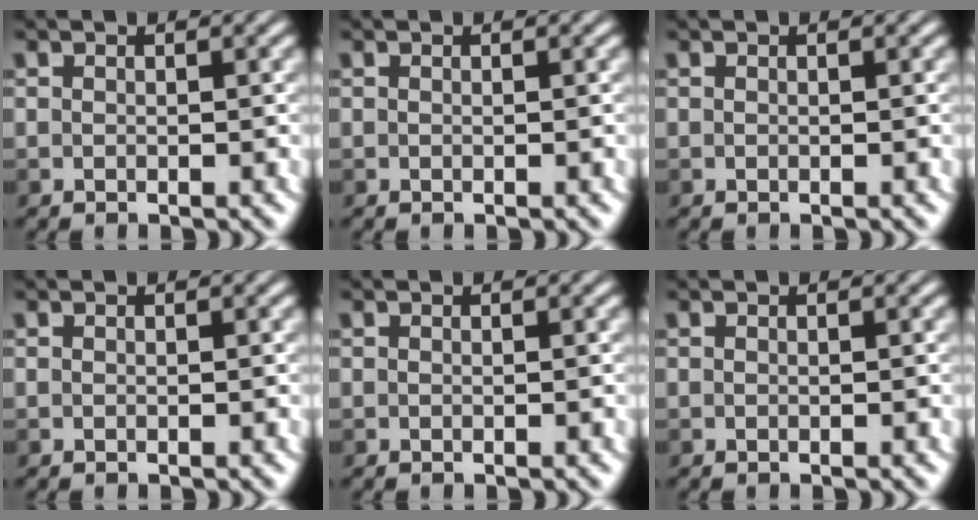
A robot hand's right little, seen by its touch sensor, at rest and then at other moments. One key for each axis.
{"total": 0.0}
{"total": 0.0}
{"total": 0.0}
{"total": 0.0}
{"total": 0.0}